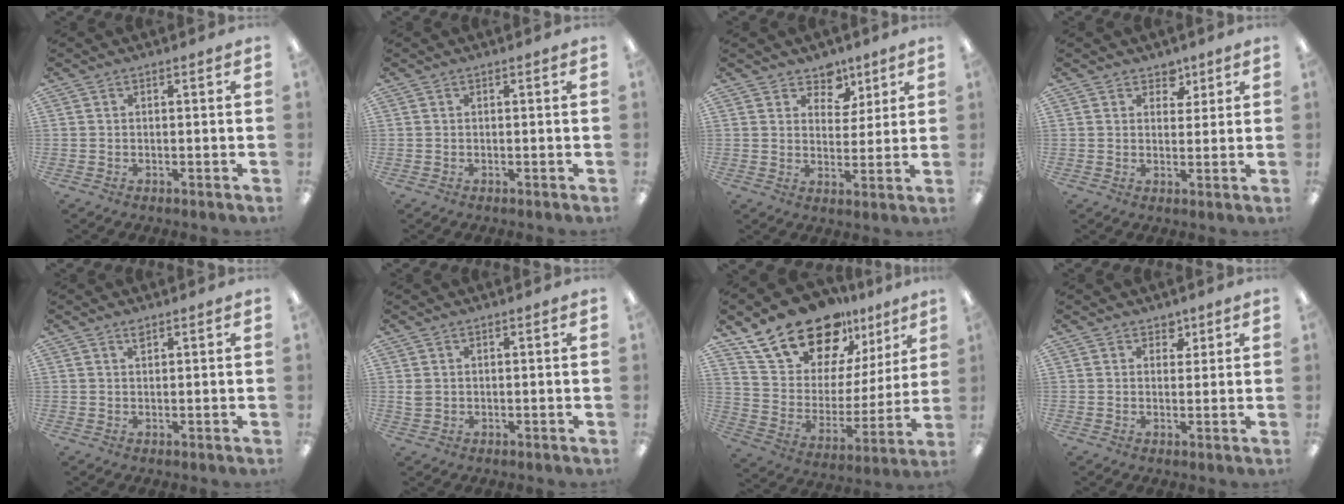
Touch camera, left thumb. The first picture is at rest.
{"total": 0.0}
{"total": 6.7, "force": [4.7, 4.7, 0.9], "torque": [-0.005, -0.032, 0.084]}
{"total": 4.4, "force": [3.0, 3.1, 1.2], "torque": [-0.002, -0.014, 0.049]}
{"total": 1.4, "force": [1.2, 0.4, 0.7], "torque": [-0.009, -0.003, 0.020]}
{"total": 1.7, "force": [0.7, 1.3, 0.8], "torque": [-0.018, 0.004, 0.013]}
{"total": 20.9, "force": [16.9, 9.8, 7.3], "torque": [-0.142, -0.119, 0.307]}
{"total": 3.0, "force": [1.9, 2.2, 0.6], "torque": [0.007, -0.007, 0.031]}